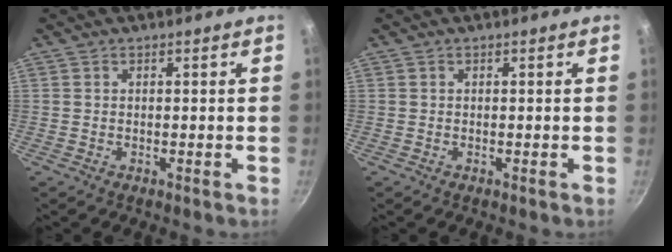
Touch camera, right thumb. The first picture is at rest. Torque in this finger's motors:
{"motor_torque": [-0.15, -0.15, 0.19, -0.09, 0.01]}